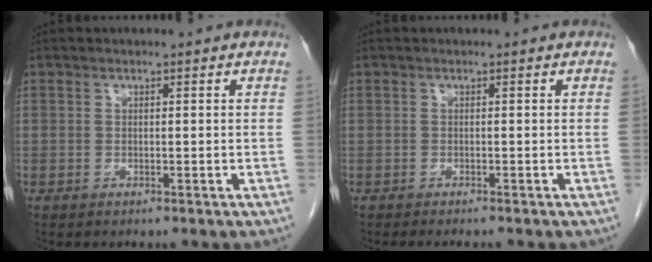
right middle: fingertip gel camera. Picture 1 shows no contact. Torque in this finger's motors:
{"motor_torque": [0.03, -0.01, 0.00, 0.01]}